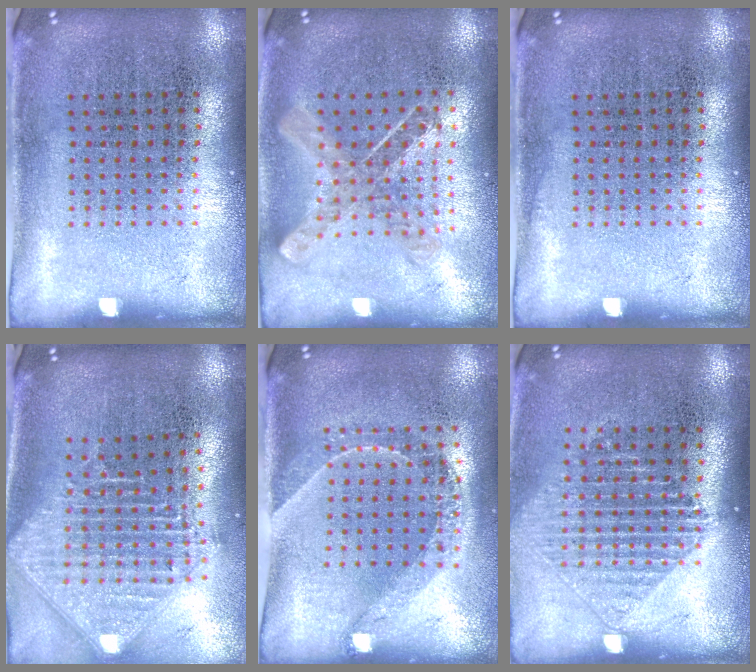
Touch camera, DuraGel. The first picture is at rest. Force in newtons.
{"total": 0.9, "press": 0.9, "slide": 0.1}
{"total": 0.0}
{"total": 2.4, "press": 1.8, "slide": 1.5}
{"total": 1.6, "press": 1.3, "slide": 0.9}
{"total": 1.2, "press": 1.2, "slide": 0.4}